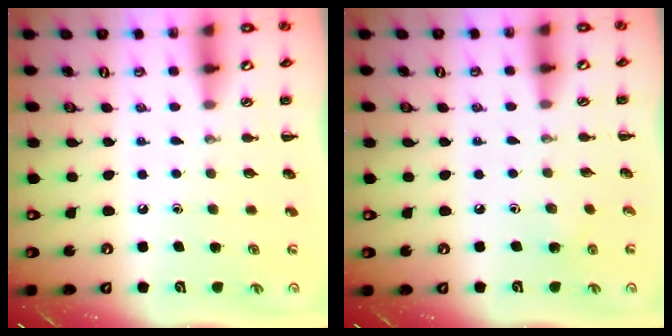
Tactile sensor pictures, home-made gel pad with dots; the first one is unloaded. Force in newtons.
{"total": 3.0, "press": 2.8, "slide": 1.0}